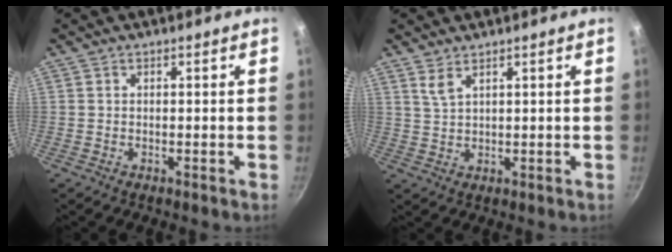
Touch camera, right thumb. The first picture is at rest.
{"total": 2.7, "force": [1.9, 0.9, 1.8], "torque": [-0.037, -0.013, 0.043]}